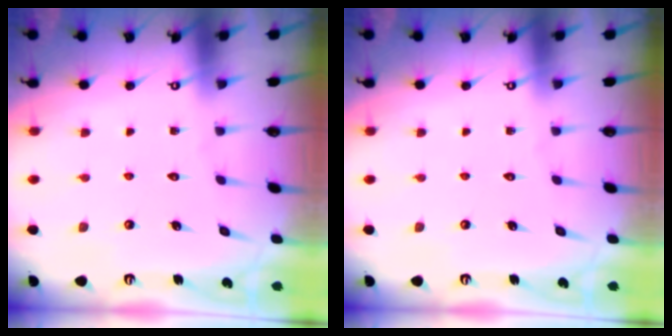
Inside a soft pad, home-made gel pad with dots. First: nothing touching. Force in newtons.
{"total": 0.0}